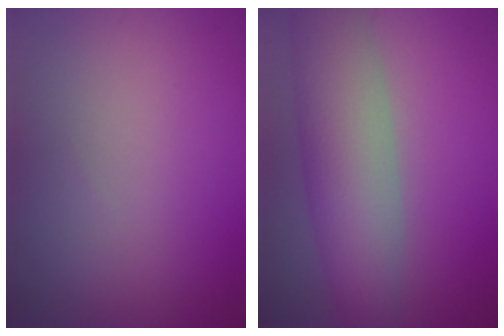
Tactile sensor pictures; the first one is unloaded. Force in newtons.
{"total": 8.0, "press": 8.0, "slide": 0.4}